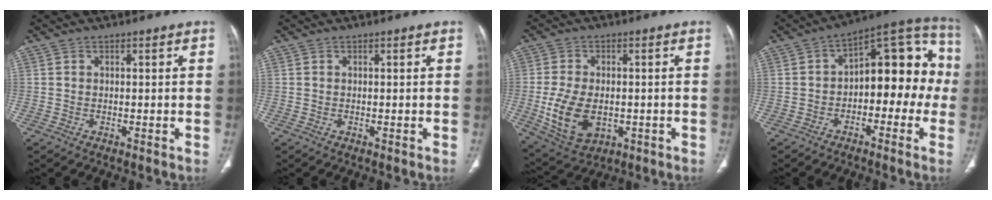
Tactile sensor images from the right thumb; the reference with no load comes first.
{"total": 0.0}
{"total": 11.7, "force": [-2.1, 7.6, 8.7], "torque": [-0.157, -0.003, -0.020]}
{"total": 15.8, "force": [-2.0, 9.3, 12.6], "torque": [-0.116, 0.063, -0.041]}